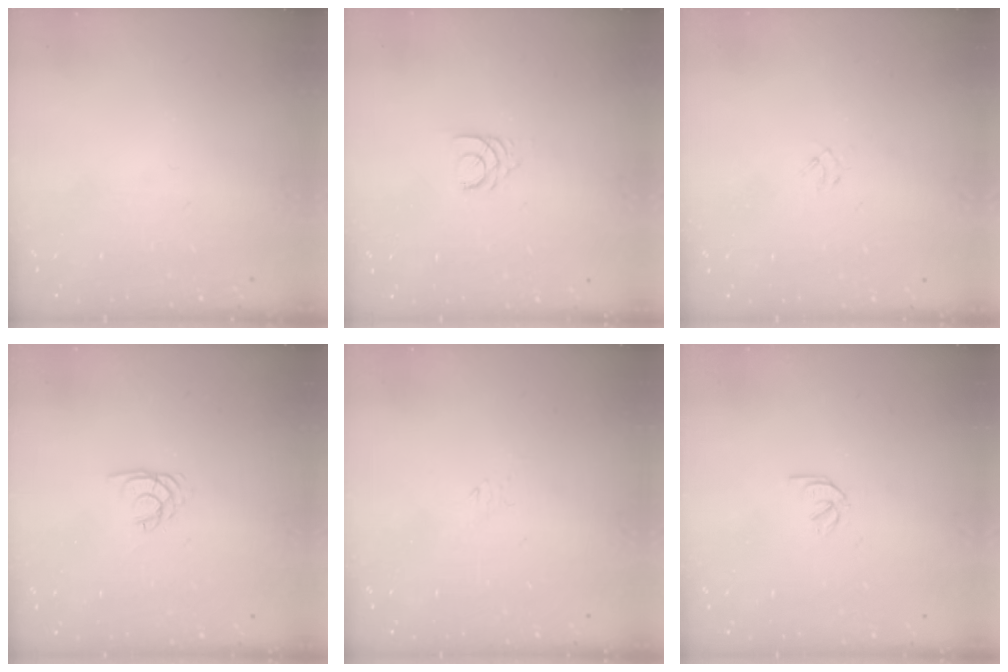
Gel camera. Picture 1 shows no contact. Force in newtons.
{"total": 3.1, "press": 3.1, "slide": 0.4}
{"total": 1.3, "press": 1.2, "slide": 0.5}
{"total": 2.2, "press": 2.2, "slide": 0.3}
{"total": 2.8, "press": 2.7, "slide": 0.6}
{"total": 1.9, "press": 1.9, "slide": 0.3}